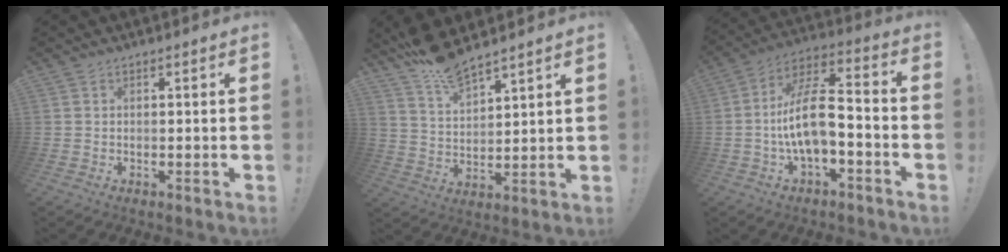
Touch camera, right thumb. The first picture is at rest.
{"total": 9.3, "force": [8.3, 1.9, 3.6], "torque": [-0.083, -0.052, 0.156]}
{"total": 14.3, "force": [-2.9, 5.8, 12.8], "torque": [-0.235, 0.019, -0.051]}